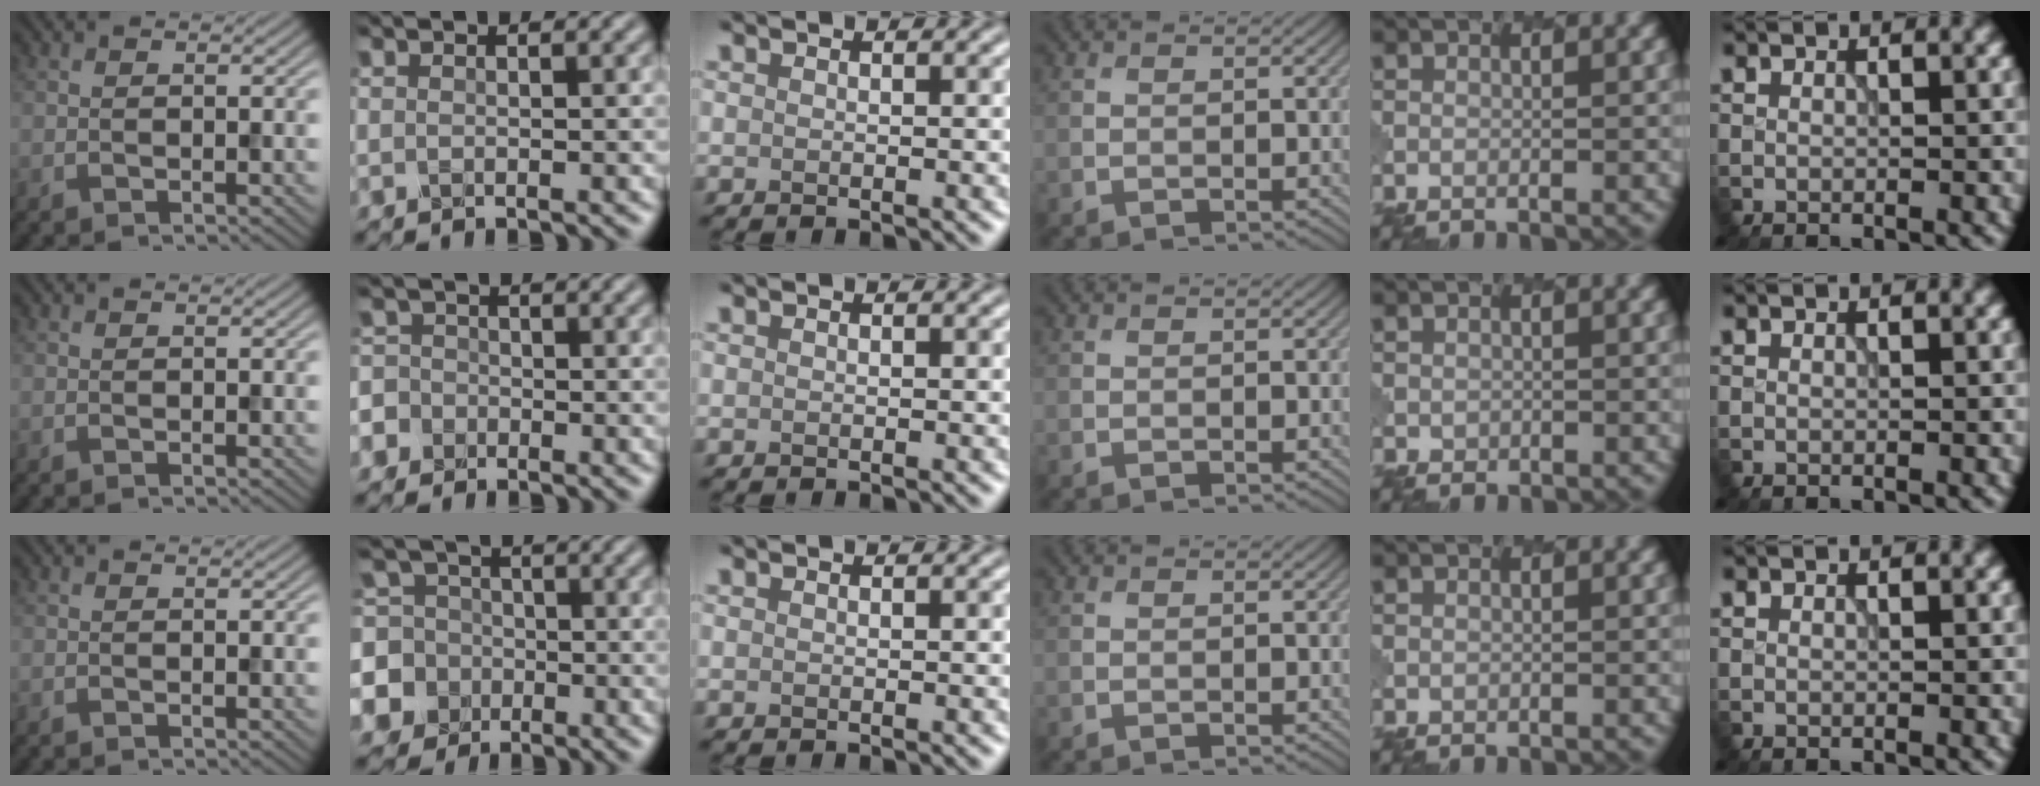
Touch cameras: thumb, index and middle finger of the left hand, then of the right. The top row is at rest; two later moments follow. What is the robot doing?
{"motion": "extract", "object": "pen bag"}